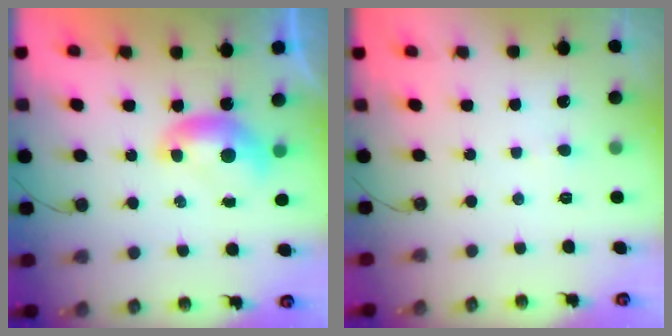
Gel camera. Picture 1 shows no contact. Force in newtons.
{"total": 0.0}